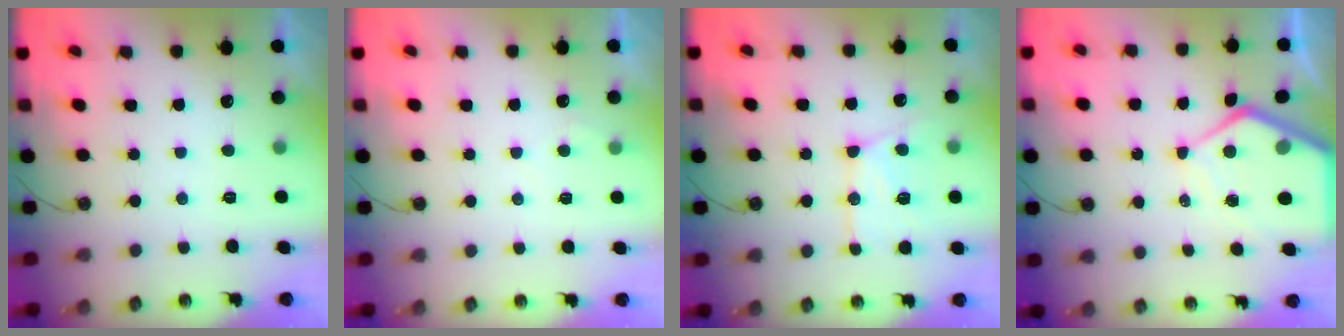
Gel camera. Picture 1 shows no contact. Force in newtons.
{"total": 2.2, "press": 2.2, "slide": 0.3}
{"total": 14.7, "press": 14.6, "slide": 1.5}
{"total": 10.4, "press": 10.3, "slide": 0.9}